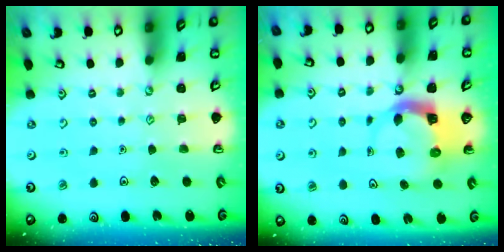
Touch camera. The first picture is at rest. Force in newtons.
{"total": 4.8, "press": 4.7, "slide": 0.8}